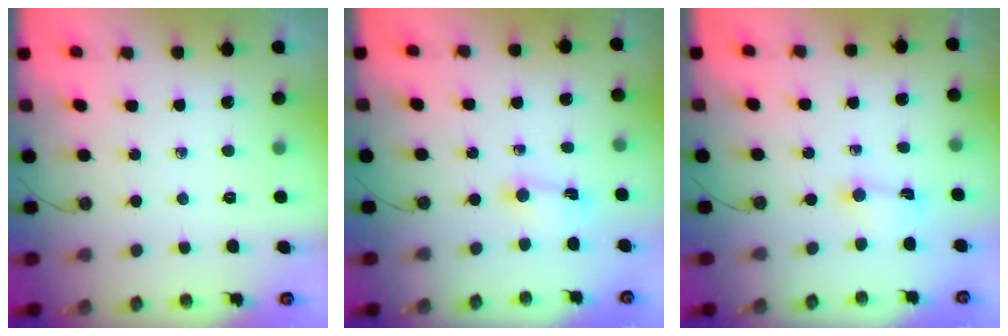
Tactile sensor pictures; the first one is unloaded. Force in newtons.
{"total": 1.5, "press": 1.5, "slide": 0.2}
{"total": 1.3, "press": 1.2, "slide": 0.5}